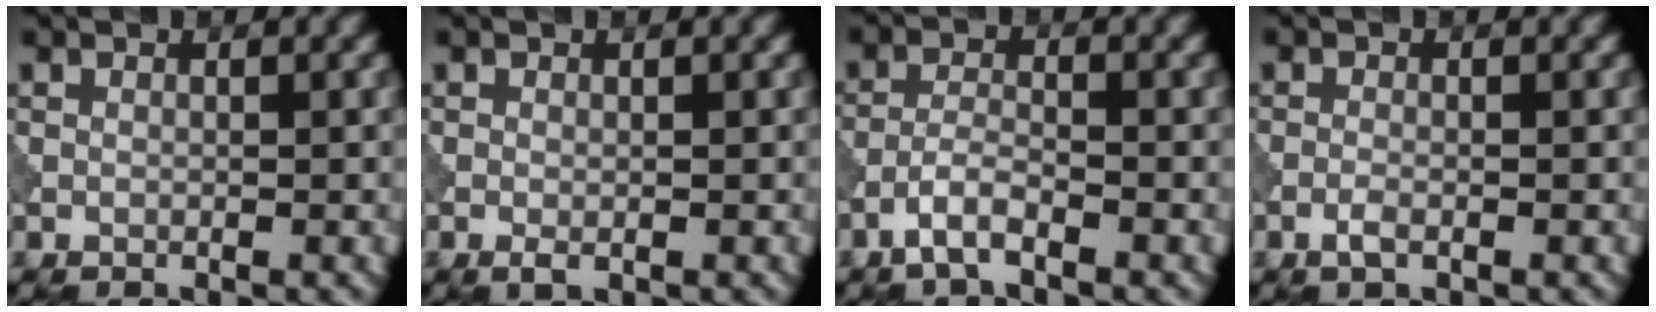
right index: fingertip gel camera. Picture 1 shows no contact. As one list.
[{"total": 0.8, "force": [-0.3, 0.4, 0.6], "torque": [-0.013, -0.004, -0.005]}, {"total": 2.6, "force": [-1.8, 0.6, 1.8], "torque": [-0.040, 0.006, -0.043]}, {"total": 1.1, "force": [-0.6, 0.3, 0.9], "torque": [-0.021, 0.000, -0.016]}]